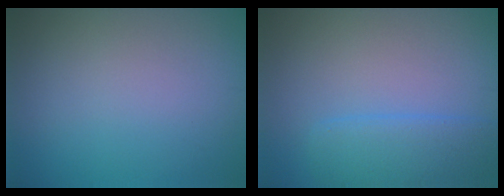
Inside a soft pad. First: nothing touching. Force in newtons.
{"total": 3.4, "press": 3.4, "slide": 0.3}